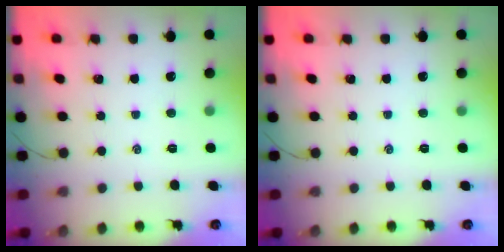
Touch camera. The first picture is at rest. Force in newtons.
{"total": 0.0}